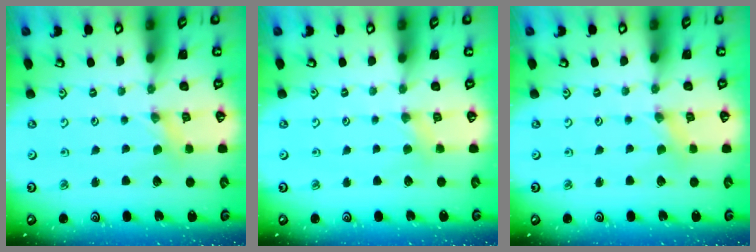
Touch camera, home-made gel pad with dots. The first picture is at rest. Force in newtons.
{"total": 2.9, "press": 2.8, "slide": 0.6}
{"total": 1.1, "press": 1.1, "slide": 0.1}